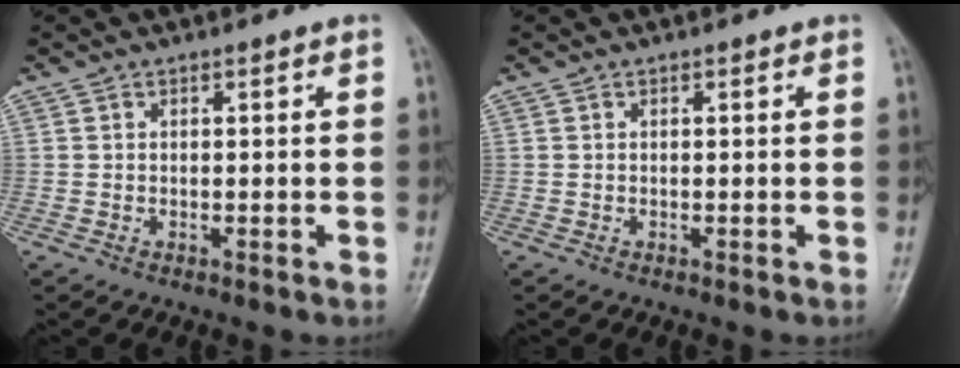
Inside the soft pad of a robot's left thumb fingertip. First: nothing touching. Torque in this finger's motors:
{"motor_torque": [0.00, 0.00, 0.00, 0.00, 0.00]}